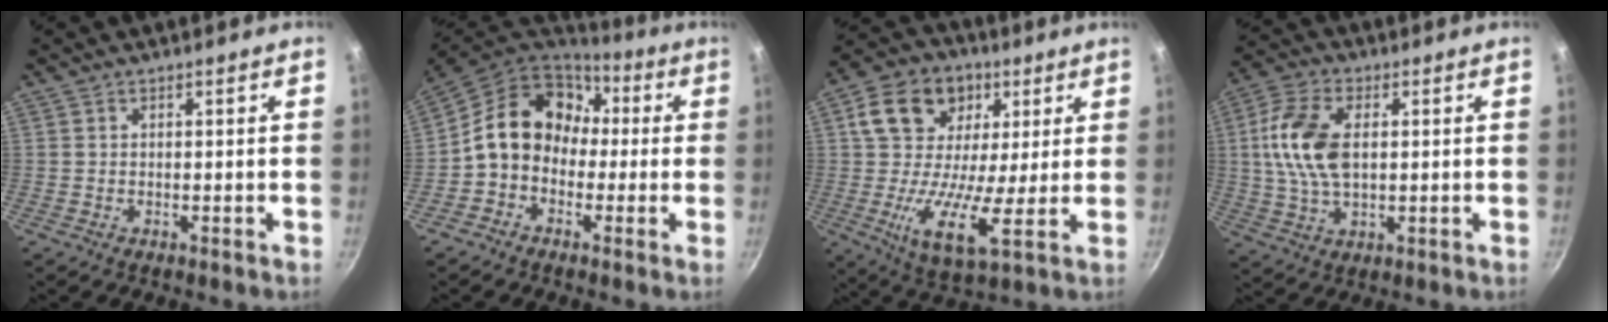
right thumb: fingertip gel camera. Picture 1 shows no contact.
{"total": 15.7, "force": [0.9, 12.6, 9.3], "torque": [-0.130, 0.052, -0.007]}
{"total": 17.3, "force": [3.8, 11.7, 12.2], "torque": [-0.198, -0.002, 0.046]}
{"total": 12.6, "force": [1.6, 7.3, 10.1], "torque": [-0.192, 0.009, 0.025]}